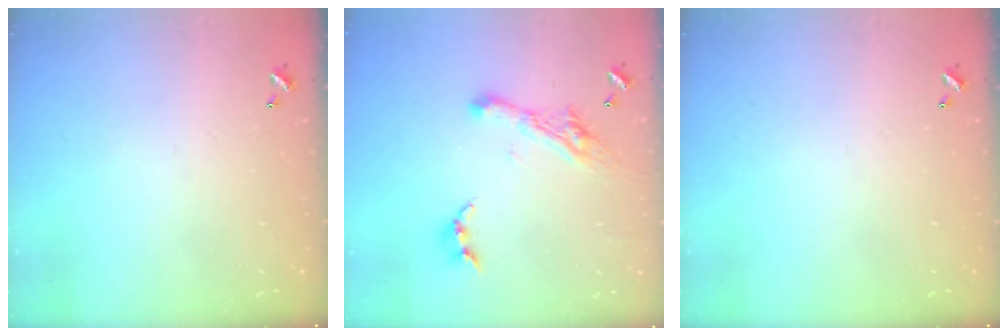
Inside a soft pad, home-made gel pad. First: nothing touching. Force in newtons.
{"total": 7.9, "press": 7.8, "slide": 1.1}
{"total": 0.0}